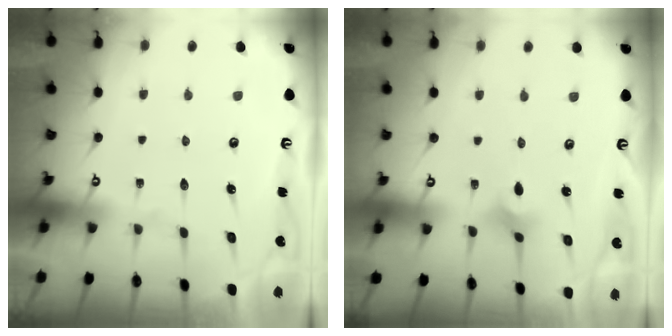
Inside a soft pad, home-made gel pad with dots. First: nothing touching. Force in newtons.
{"total": 2.3, "press": 2.2, "slide": 0.5}